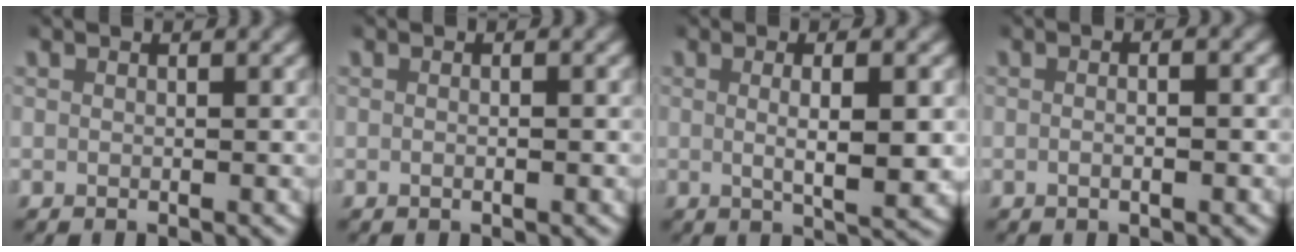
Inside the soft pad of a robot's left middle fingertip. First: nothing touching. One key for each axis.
{"total": 0.5, "fx": -0.3, "fy": -0.1, "fz": 0.4, "tx": -0.010, "ty": -0.002, "tz": -0.005}
{"total": 3.8, "fx": 0.4, "fy": 0.5, "fz": 3.7, "tx": -0.060, "ty": -0.007, "tz": 0.011}
{"total": 1.2, "fx": -0.5, "fy": 0.1, "fz": 1.1, "tx": -0.019, "ty": 0.002, "tz": -0.010}